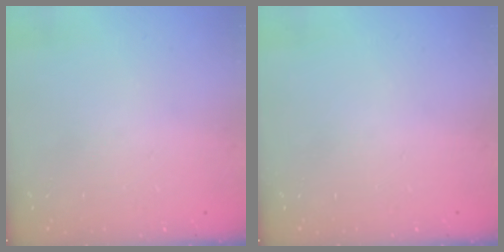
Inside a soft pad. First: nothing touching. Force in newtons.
{"total": 0.0}